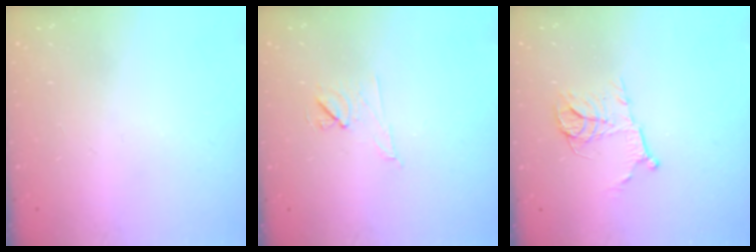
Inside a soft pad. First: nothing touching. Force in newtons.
{"total": 6.7, "press": 6.5, "slide": 1.7}
{"total": 10.4, "press": 10.4, "slide": 0.6}